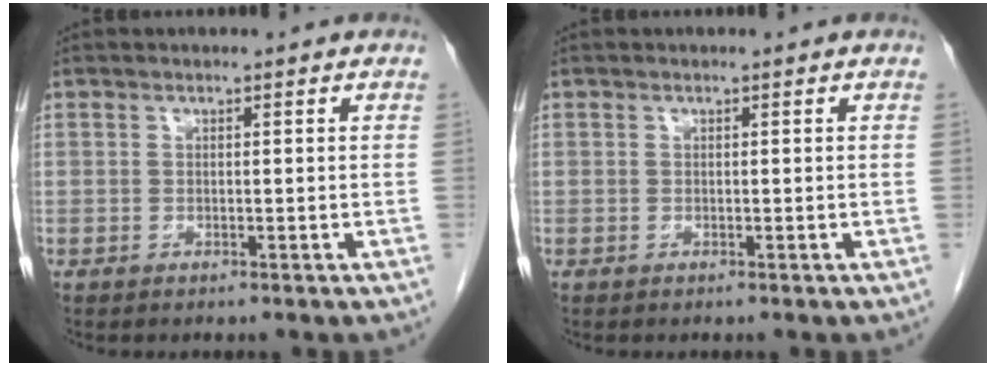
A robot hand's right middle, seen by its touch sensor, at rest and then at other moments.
{"total": 0.0}